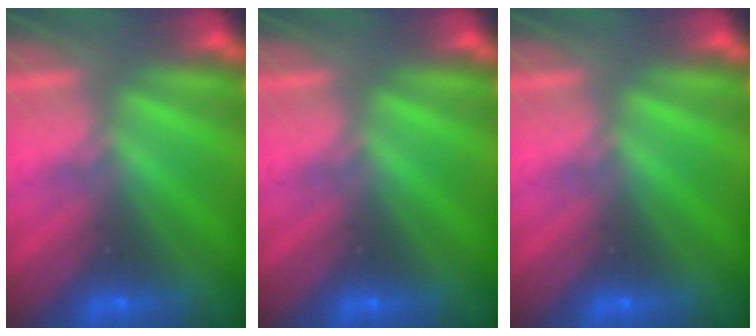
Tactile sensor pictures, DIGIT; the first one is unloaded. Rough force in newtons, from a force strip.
{"total": 0.0}
{"total": 0.0}